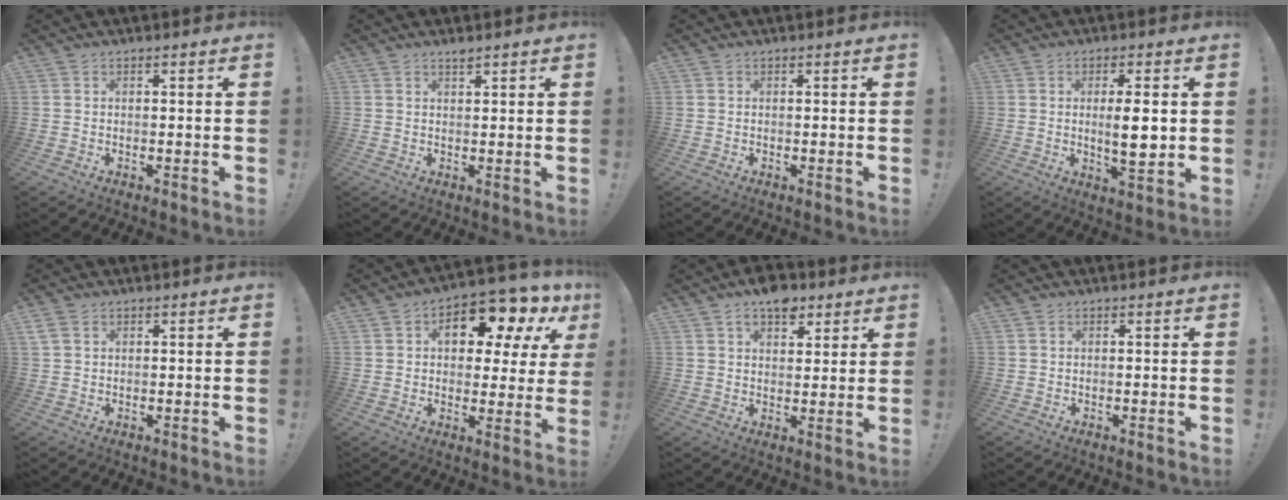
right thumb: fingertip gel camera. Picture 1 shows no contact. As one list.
[{"total": 1.5, "force": [1.4, 0.1, 0.7], "torque": [-0.014, -0.003, 0.024]}, {"total": 0.0}, {"total": 7.9, "force": [0.4, 1.7, 7.7], "torque": [-0.112, -0.016, -0.001]}, {"total": 2.7, "force": [1.4, 1.6, 1.6], "torque": [-0.036, 0.004, 0.030]}, {"total": 13.8, "force": [6.4, 7.2, 9.9], "torque": [-0.138, -0.035, 0.103]}, {"total": 7.8, "force": [5.1, 4.6, 3.8], "torque": [-0.039, -0.027, 0.090]}, {"total": 0.0}]